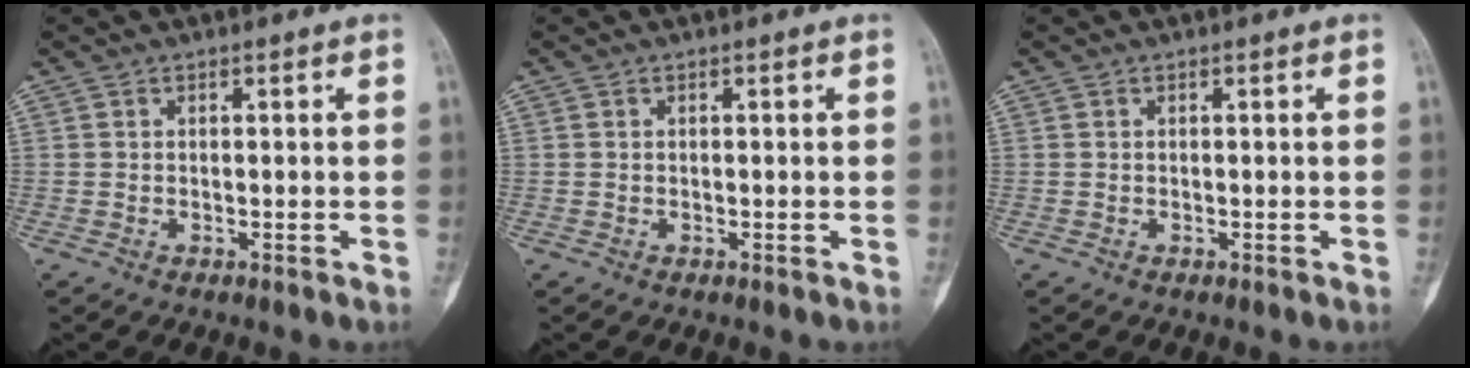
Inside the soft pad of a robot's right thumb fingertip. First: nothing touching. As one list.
[{"total": 0.0}, {"total": 0.0}]